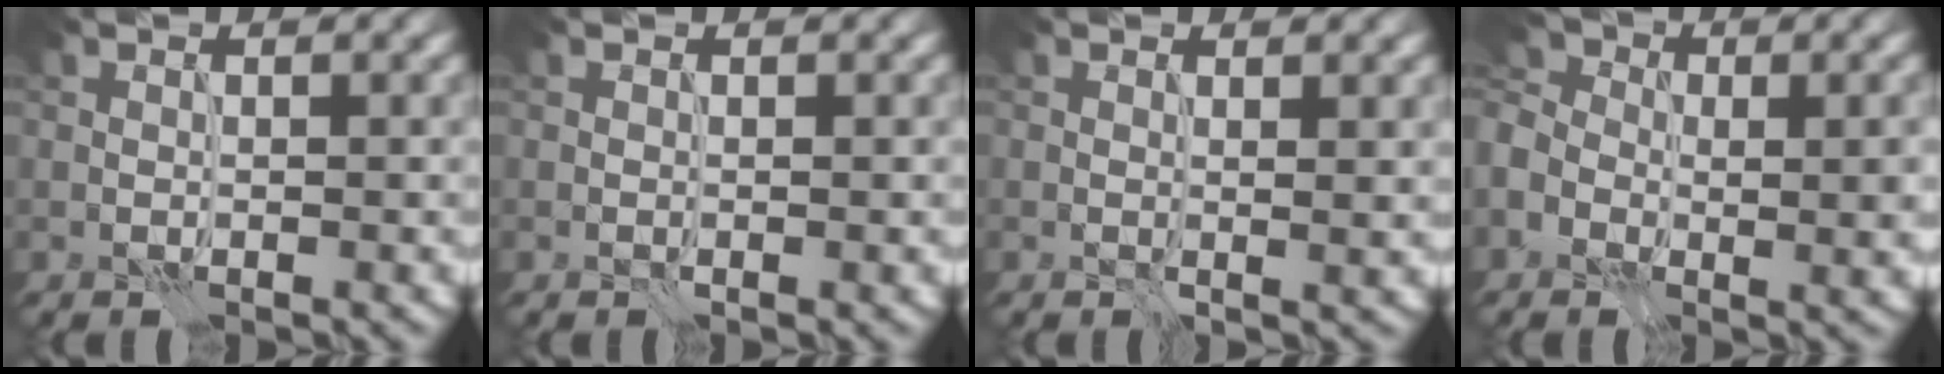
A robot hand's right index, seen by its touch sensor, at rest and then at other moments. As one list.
[{"total": 0.0}, {"total": 1.6, "force": [0.7, 0.6, 1.3], "torque": [-0.009, -0.004, 0.010]}, {"total": 7.6, "force": [-1.3, 5.1, 5.6], "torque": [-0.100, -0.005, -0.017]}]